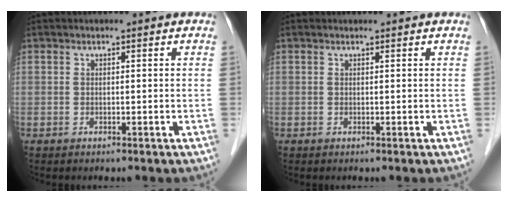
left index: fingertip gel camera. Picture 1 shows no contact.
{"total": 0.8, "force": [0.8, -0.1, 0.1], "torque": [-0.006, 0.005, 0.013]}